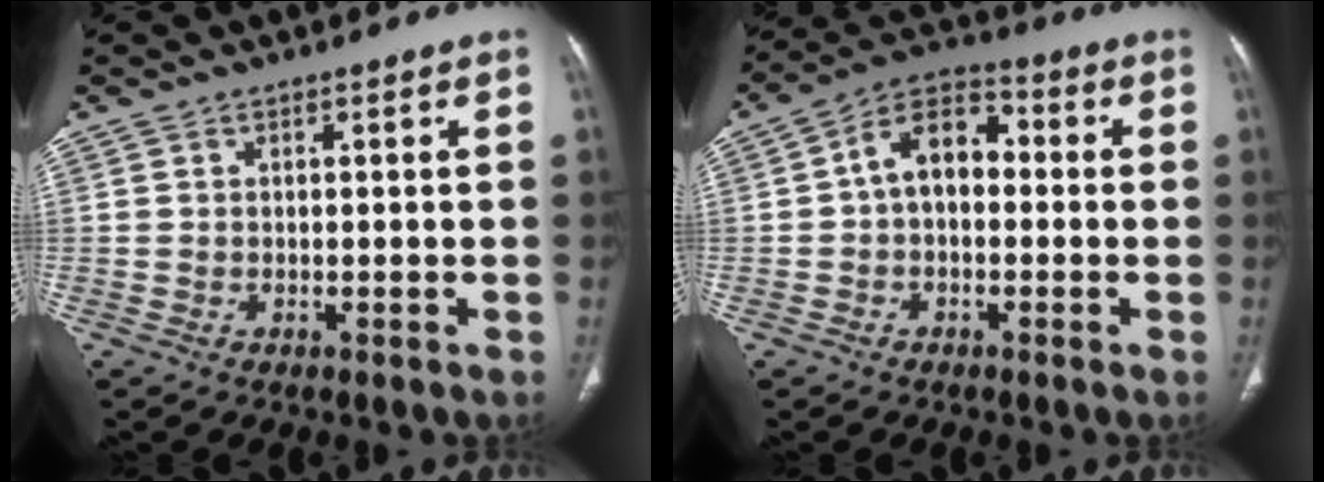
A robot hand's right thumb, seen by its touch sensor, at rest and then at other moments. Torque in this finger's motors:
{"motor_torque": [0.78, 2.74, 1.38, -0.32, -0.11]}